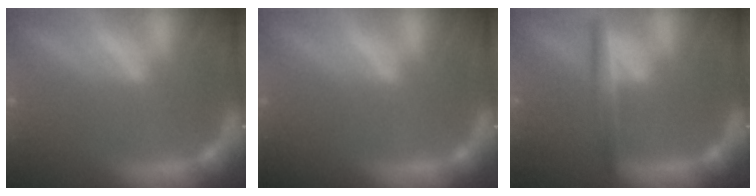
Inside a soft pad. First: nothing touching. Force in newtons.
{"total": 0.0}
{"total": 3.0}